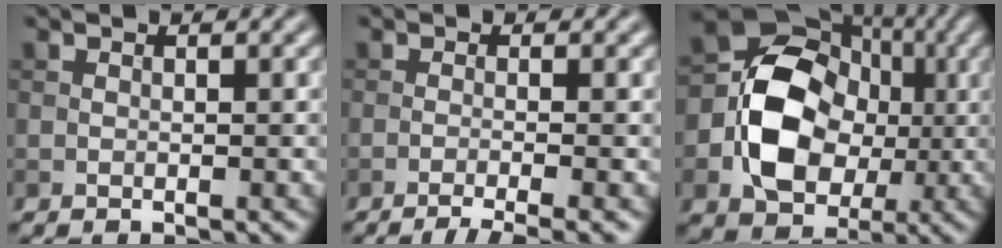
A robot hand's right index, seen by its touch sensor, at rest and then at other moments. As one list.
[{"total": 3.7, "force": [-2.2, 0.7, 2.9], "torque": [-0.038, 0.001, -0.046]}, {"total": 10.0, "force": [-1.6, 7.7, 6.2], "torque": [-0.102, 0.006, -0.032]}]